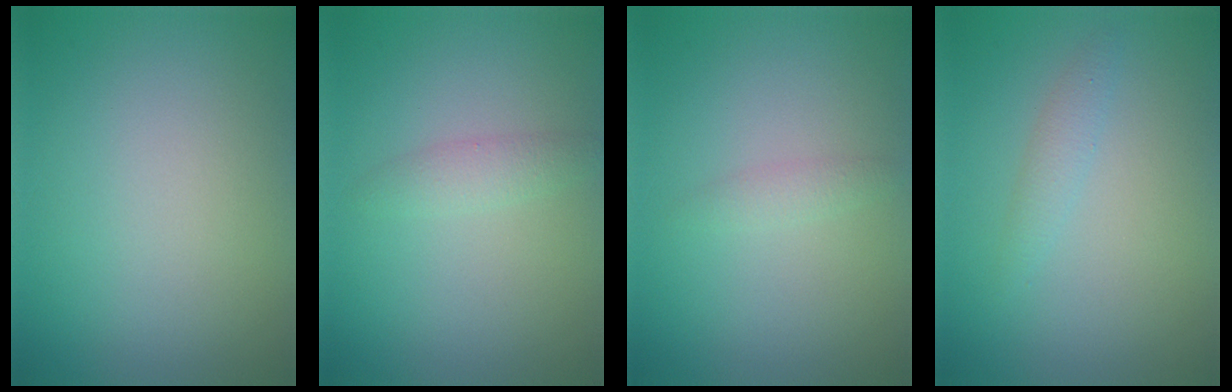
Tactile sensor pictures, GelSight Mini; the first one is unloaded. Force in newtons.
{"total": 1.5, "press": 1.5, "slide": 0.1}
{"total": 1.0, "press": 1.0, "slide": 0.1}
{"total": 1.3, "press": 1.3, "slide": 0.1}